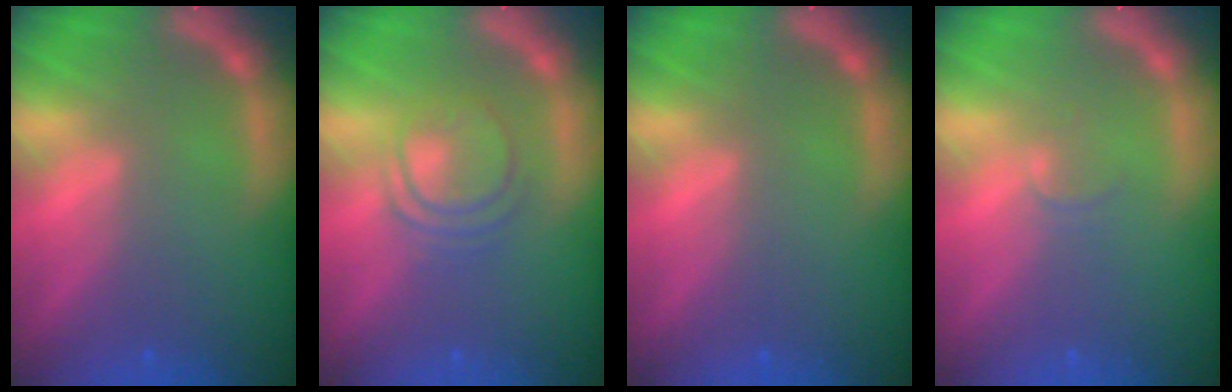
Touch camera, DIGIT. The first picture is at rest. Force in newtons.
{"total": 4.5}
{"total": 0.0}
{"total": 1.0}